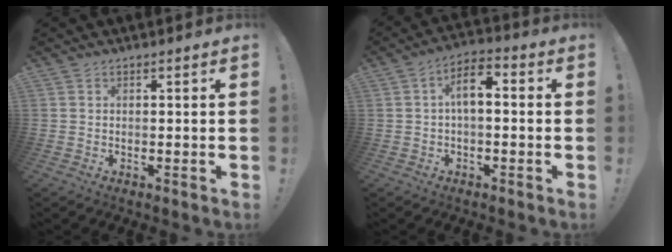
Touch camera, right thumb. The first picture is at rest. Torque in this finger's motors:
{"motor_torque": [-0.04, 0.32, 0.40, 0.30, 0.23]}